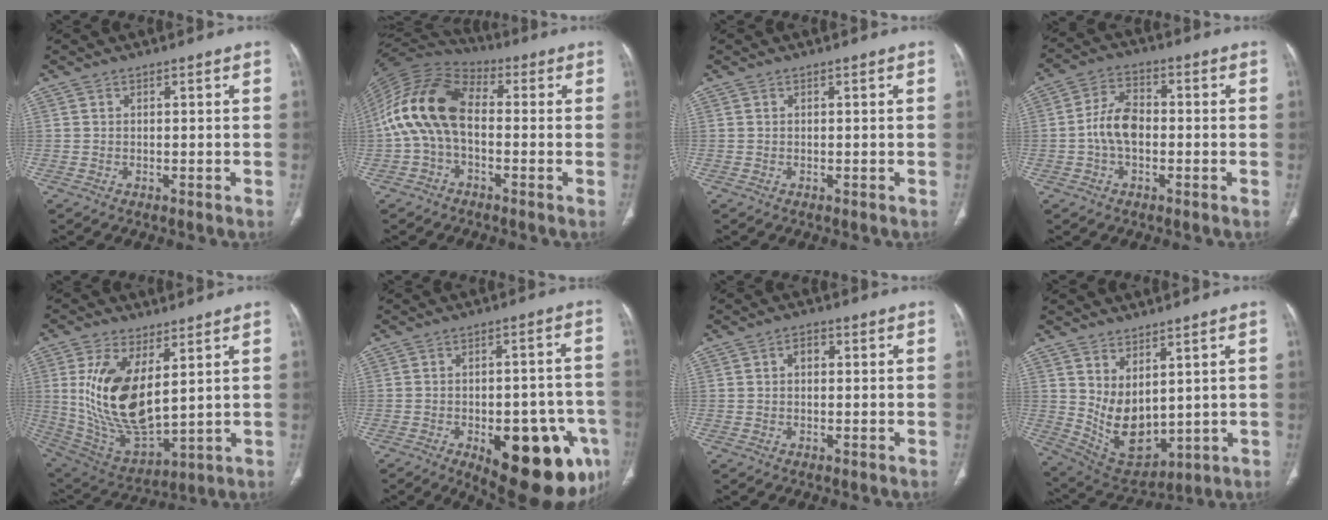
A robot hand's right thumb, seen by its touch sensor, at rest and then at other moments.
{"total": 15.1, "force": [-0.5, 9.1, 12.0], "torque": [-0.237, 0.037, -0.023]}
{"total": 0.0}
{"total": 7.5, "force": [-1.1, 4.6, 5.8], "torque": [-0.103, 0.021, -0.029]}
{"total": 17.7, "force": [4.6, 8.5, 14.8], "torque": [-0.279, -0.025, 0.110]}
{"total": 22.0, "force": [-8.8, 9.5, 17.8], "torque": [-0.169, 0.022, -0.099]}
{"total": 2.3, "force": [0.3, 1.5, 1.6], "torque": [-0.022, 0.012, 0.003]}
{"total": 10.6, "force": [2.4, 6.1, 8.4], "torque": [-0.129, -0.027, 0.078]}